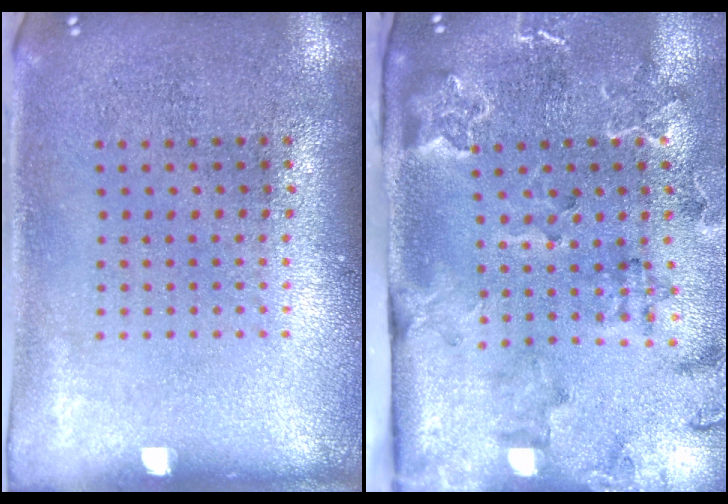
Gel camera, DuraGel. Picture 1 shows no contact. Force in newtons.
{"total": 2.3, "press": 2.3, "slide": 0.4}